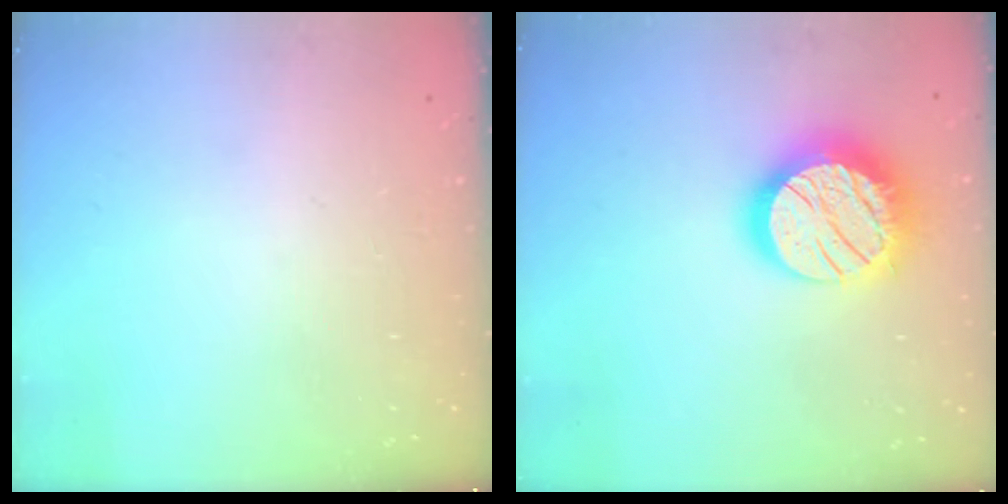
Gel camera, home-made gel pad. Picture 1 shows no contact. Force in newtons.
{"total": 19.0, "press": 18.9, "slide": 0.9}